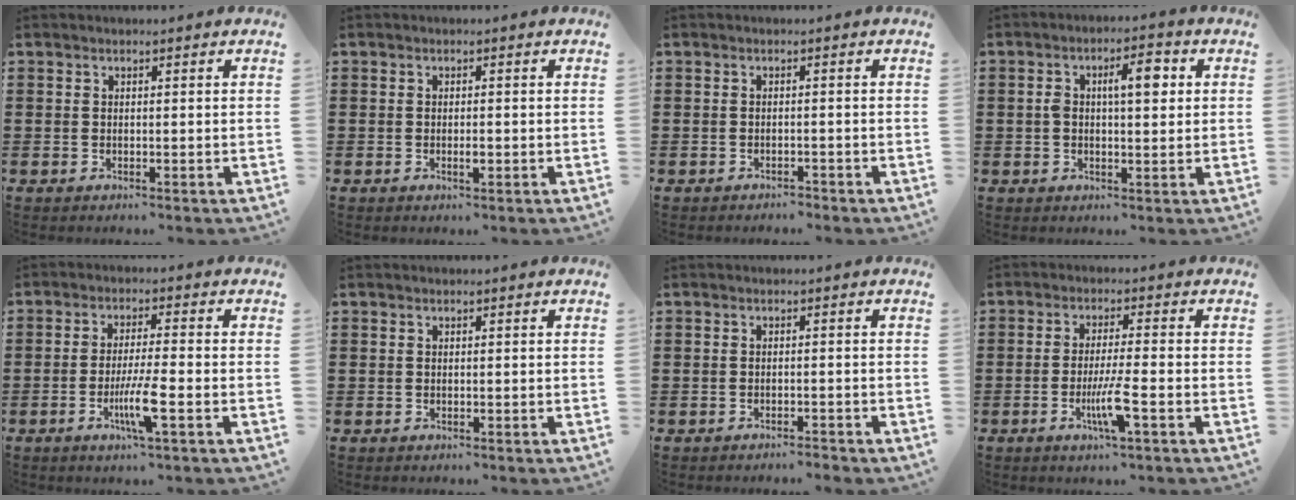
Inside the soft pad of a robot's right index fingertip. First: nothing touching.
{"total": 1.3, "force": [-0.4, 0.3, 1.2], "torque": [-0.022, -0.003, -0.005]}
{"total": 1.0, "force": [-1.0, 0.1, 0.2], "torque": [-0.007, 0.001, -0.021]}
{"total": 5.1, "force": [0.9, 1.8, 4.7], "torque": [-0.070, 0.001, 0.007]}
{"total": 6.3, "force": [-2.4, 0.4, 5.8], "torque": [-0.116, -0.018, -0.045]}
{"total": 0.0}
{"total": 1.2, "force": [-1.1, 0.0, 0.3], "torque": [-0.009, 0.001, -0.023]}
{"total": 5.7, "force": [-2.2, 0.1, 5.2], "torque": [-0.107, -0.019, -0.042]}